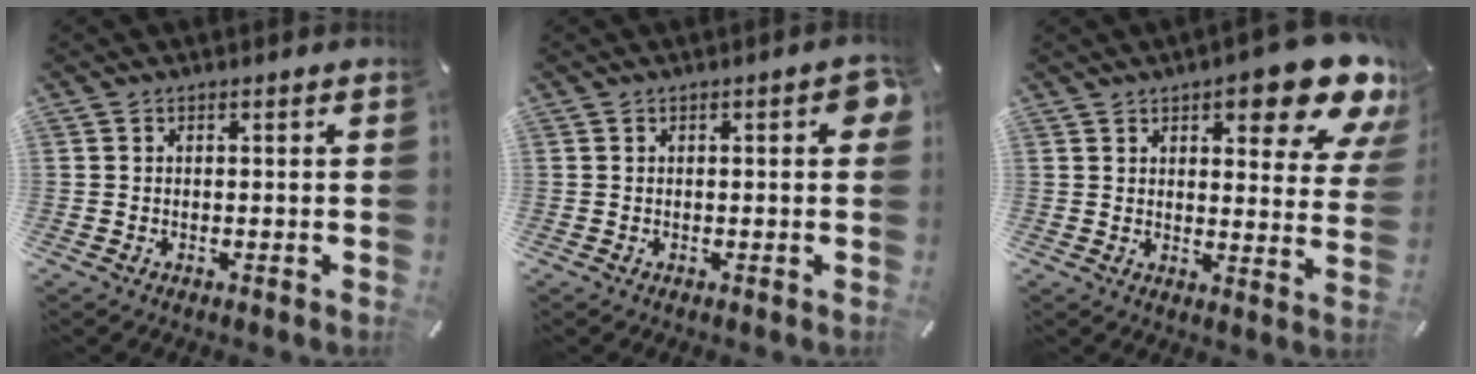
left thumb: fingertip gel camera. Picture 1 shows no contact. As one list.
[{"total": 3.3, "force": [0.5, 1.2, 3.1], "torque": [-0.042, 0.004, 0.004]}, {"total": 15.8, "force": [9.7, 5.3, 11.2], "torque": [-0.134, -0.067, 0.156]}]